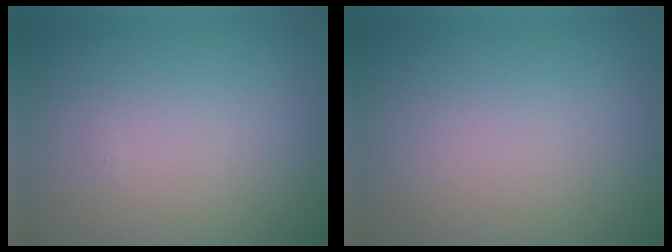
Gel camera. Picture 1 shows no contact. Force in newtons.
{"total": 0.0}